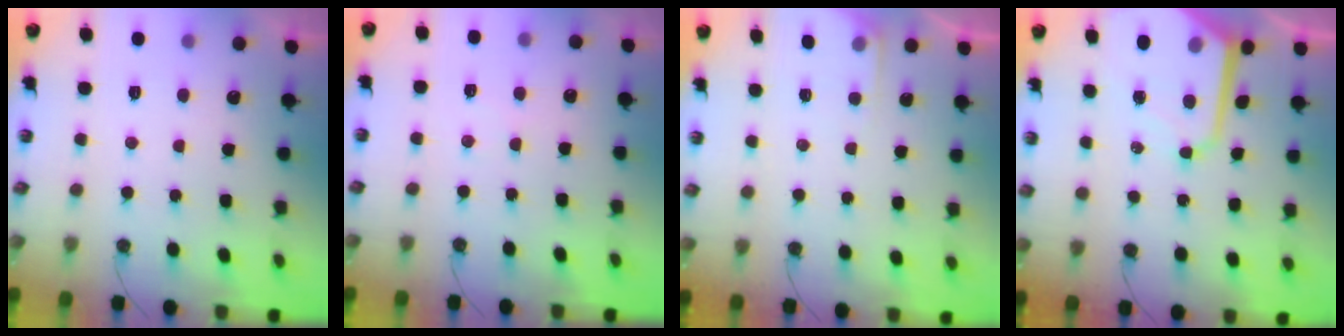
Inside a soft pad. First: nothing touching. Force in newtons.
{"total": 3.3, "press": 3.3, "slide": 0.5}
{"total": 3.1, "press": 3.0, "slide": 0.5}
{"total": 10.9, "press": 10.8, "slide": 0.9}